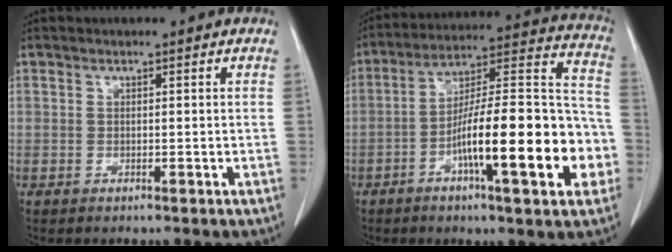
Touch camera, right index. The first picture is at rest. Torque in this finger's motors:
{"motor_torque": [0.88, -0.41, 0.64, 0.21]}